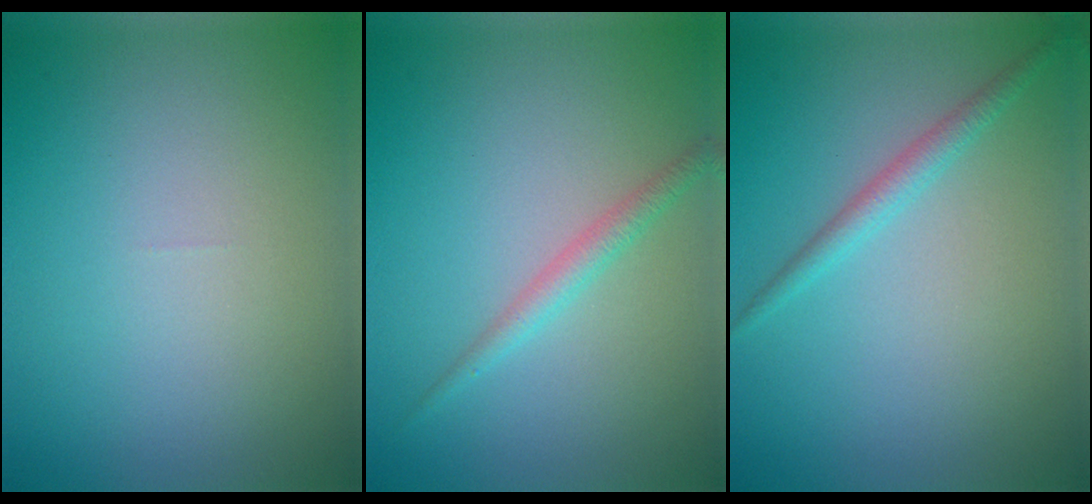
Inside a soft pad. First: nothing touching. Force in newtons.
{"total": 1.6, "press": 1.6, "slide": 0.1}
{"total": 1.7, "press": 1.7, "slide": 0.1}